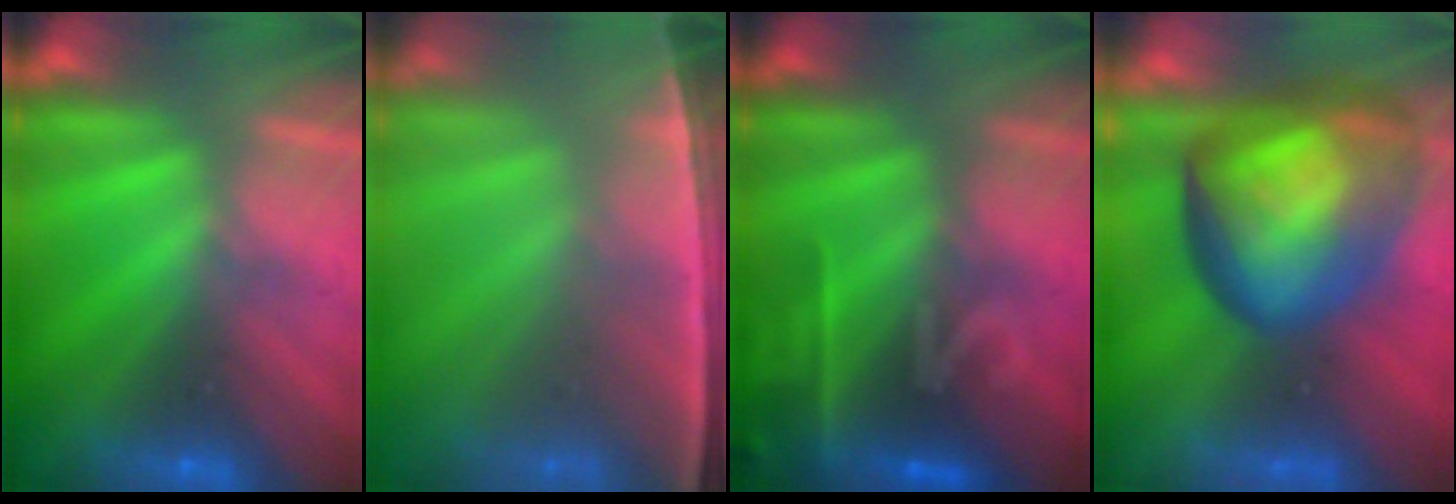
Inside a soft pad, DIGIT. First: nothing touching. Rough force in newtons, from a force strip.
{"total": 7.5}
{"total": 2.3}
{"total": 7.5}